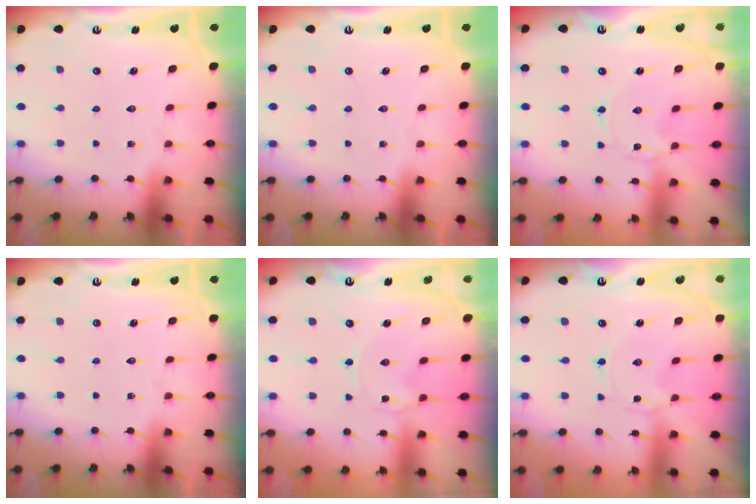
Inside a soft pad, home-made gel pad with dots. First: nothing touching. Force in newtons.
{"total": 0.0}
{"total": 0.0}
{"total": 0.0}
{"total": 0.0}
{"total": 0.0}